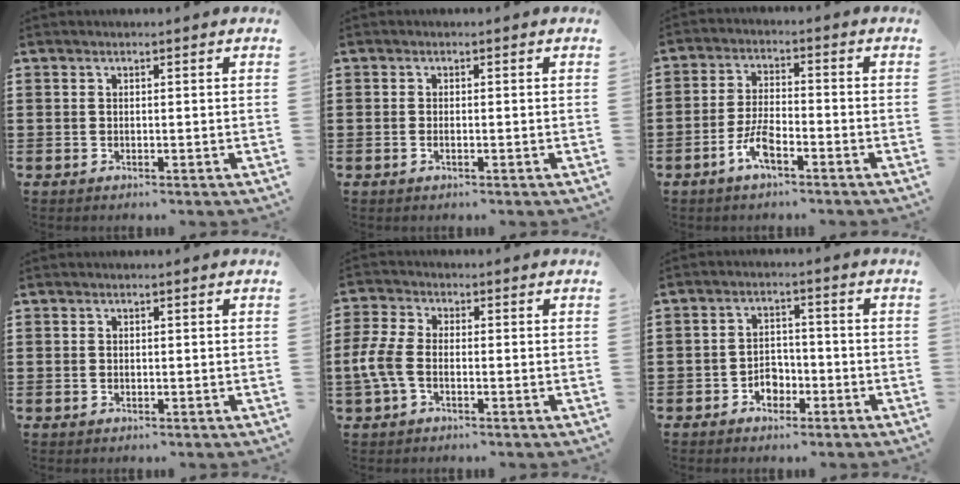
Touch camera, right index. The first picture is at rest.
{"total": 0.5, "force": [-0.4, 0.1, 0.4], "torque": [-0.007, -0.003, -0.007]}
{"total": 5.3, "force": [-3.3, 1.8, 3.7], "torque": [-0.093, 0.002, -0.069]}
{"total": 0.0}
{"total": 5.0, "force": [-1.7, 2.6, 3.9], "torque": [-0.111, -0.009, -0.041]}
{"total": 3.4, "force": [-2.0, 2.5, 1.2], "torque": [-0.026, 0.007, -0.040]}